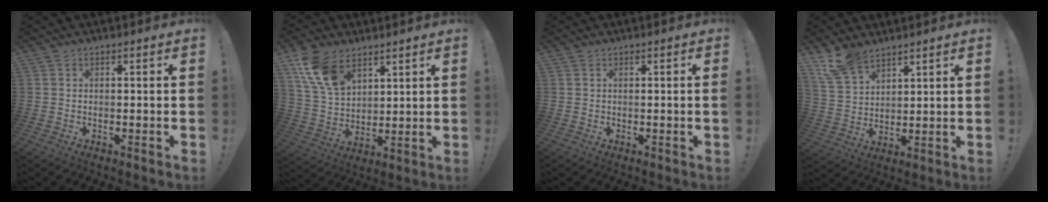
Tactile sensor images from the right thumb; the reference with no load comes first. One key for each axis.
{"total": 13.8, "fx": 8.0, "fy": 8.4, "fz": 7.5, "tx": -0.153, "ty": -0.029, "tz": 0.159}
{"total": 0.7, "fx": 0.0, "fy": -0.5, "fz": 0.6, "tx": -0.014, "ty": 0.000, "tz": -0.001}
{"total": 10.5, "fx": 8.0, "fy": 5.4, "fz": 4.2, "tx": -0.086, "ty": -0.042, "tz": 0.160}